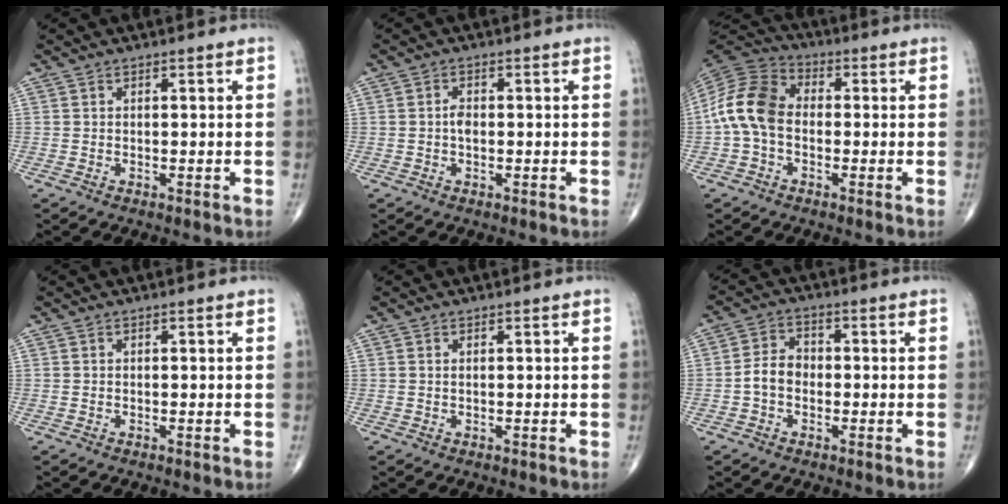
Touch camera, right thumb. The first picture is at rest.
{"total": 1.8, "force": [-0.2, 1.1, 1.4], "torque": [-0.022, 0.003, -0.006]}
{"total": 11.3, "force": [-1.1, 7.9, 8.0], "torque": [-0.152, 0.032, -0.036]}
{"total": 0.0}
{"total": 0.0}
{"total": 5.0, "force": [-1.1, 3.7, 3.1], "torque": [-0.047, 0.021, -0.029]}